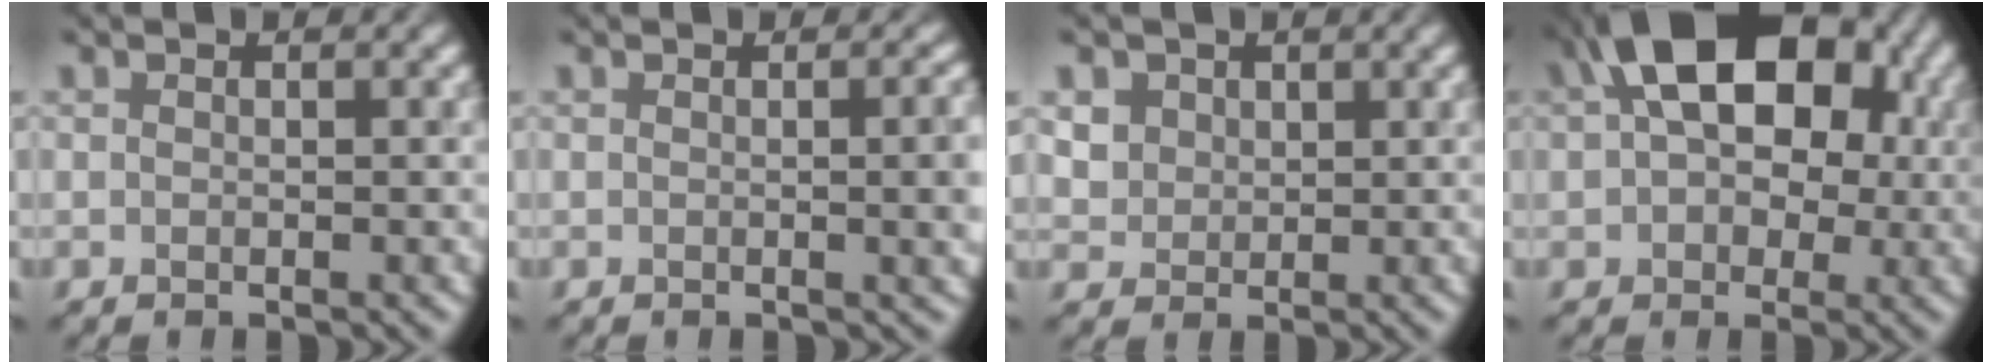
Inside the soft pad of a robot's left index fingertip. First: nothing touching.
{"total": 4.0, "force": [-0.1, 1.6, 3.6], "torque": [-0.024, 0.009, -0.007]}
{"total": 2.5, "force": [1.2, 2.2, 0.3], "torque": [-0.013, 0.007, 0.031]}
{"total": 13.0, "force": [3.5, 8.4, 9.3], "torque": [-0.112, 0.026, 0.048]}